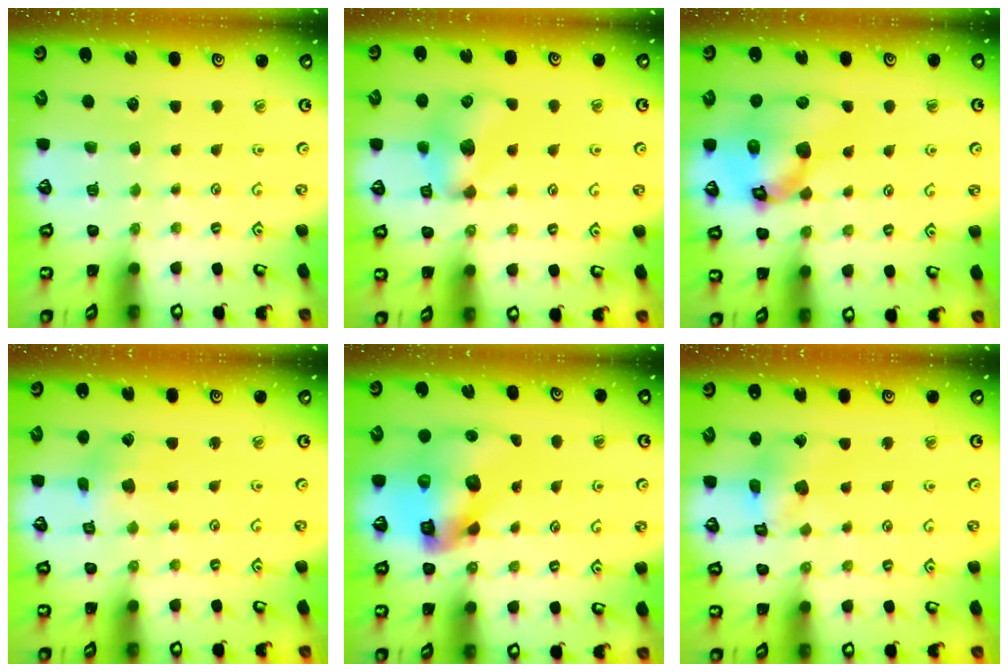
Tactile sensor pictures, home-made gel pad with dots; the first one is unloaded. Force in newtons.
{"total": 12.1, "press": 12.0, "slide": 1.0}
{"total": 18.7, "press": 18.5, "slide": 2.5}
{"total": 2.7, "press": 2.7, "slide": 0.5}
{"total": 15.0, "press": 14.8, "slide": 2.3}
{"total": 9.2, "press": 9.1, "slide": 1.1}